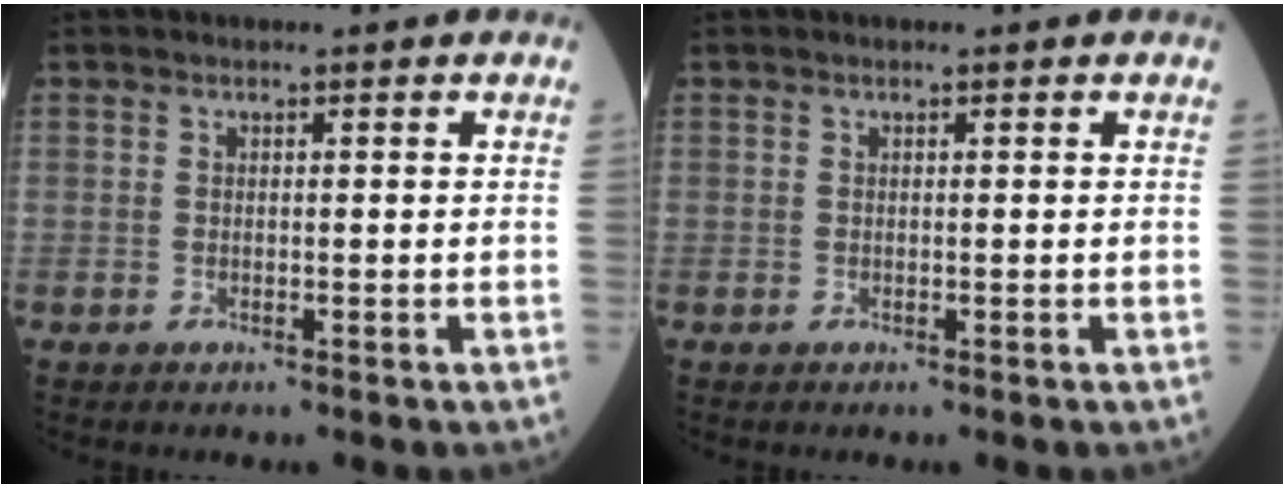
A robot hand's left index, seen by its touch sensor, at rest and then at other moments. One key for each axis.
{"total": 0.0}